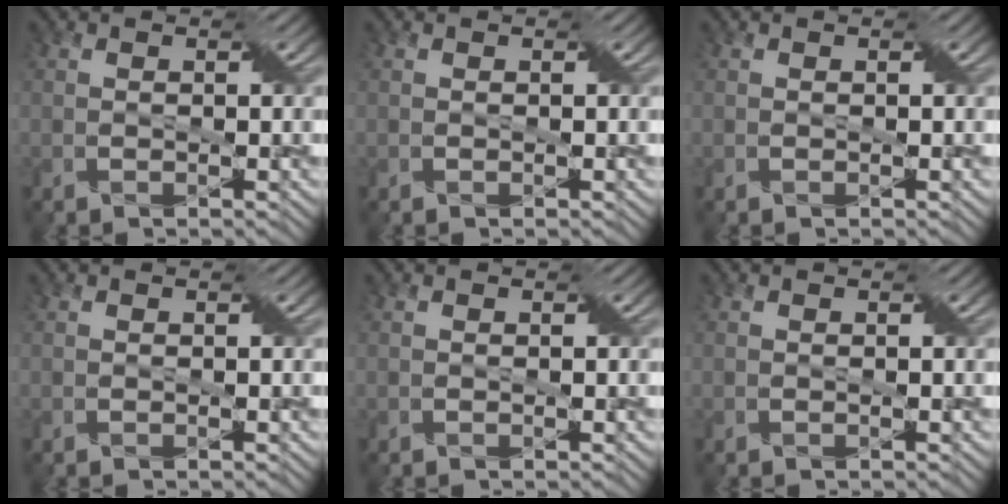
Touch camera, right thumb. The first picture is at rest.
{"total": 0.0}
{"total": 0.0}
{"total": 0.0}
{"total": 0.0}
{"total": 0.0}